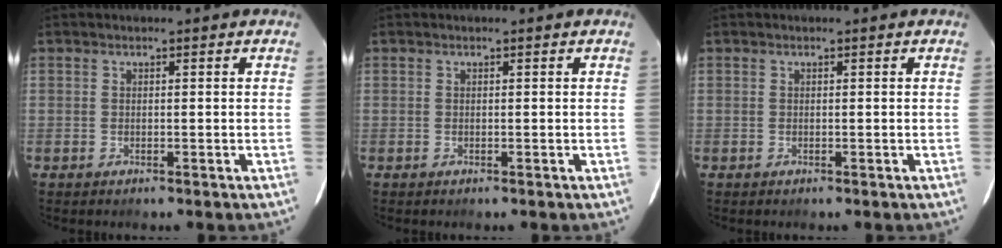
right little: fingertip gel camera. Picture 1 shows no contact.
{"total": 0.0}
{"total": 0.0}